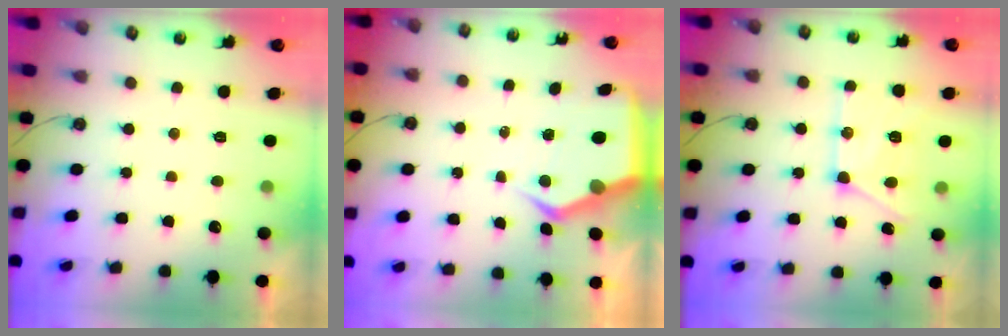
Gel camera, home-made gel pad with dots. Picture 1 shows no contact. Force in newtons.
{"total": 7.6, "press": 7.5, "slide": 1.2}
{"total": 14.4, "press": 14.4, "slide": 0.7}